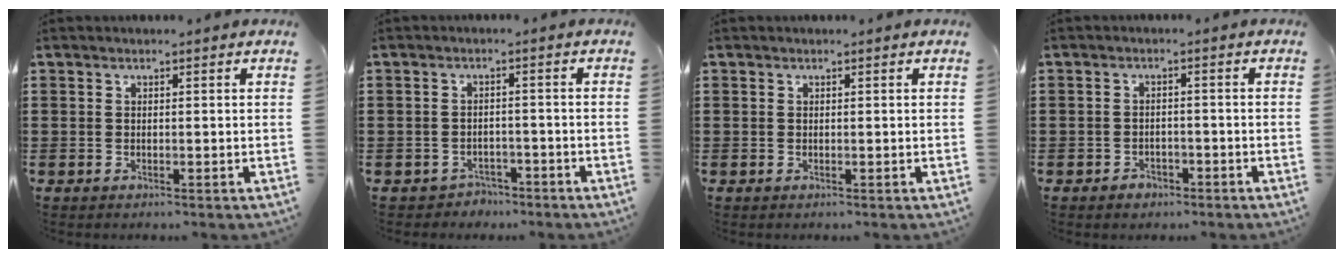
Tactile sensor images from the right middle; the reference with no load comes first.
{"total": 2.1, "force": [-2.0, 0.6, -0.2], "torque": [-0.006, 0.000, -0.046]}
{"total": 0.0}
{"total": 1.6, "force": [-1.4, 0.8, 0.2], "torque": [-0.010, -0.001, -0.030]}